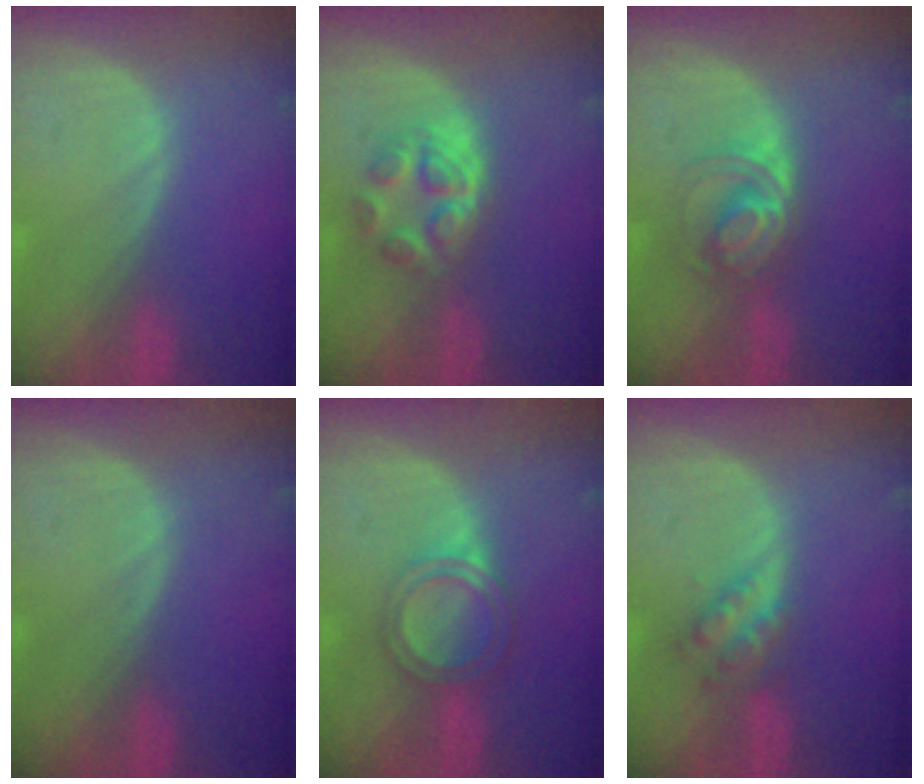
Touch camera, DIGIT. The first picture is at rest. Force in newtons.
{"total": 6.0, "press": 5.2, "slide": 2.9}
{"total": 5.8, "press": 5.4, "slide": 2.0}
{"total": 0.0}
{"total": 5.1, "press": 4.7, "slide": 2.1}
{"total": 3.7, "press": 3.7, "slide": 0.3}